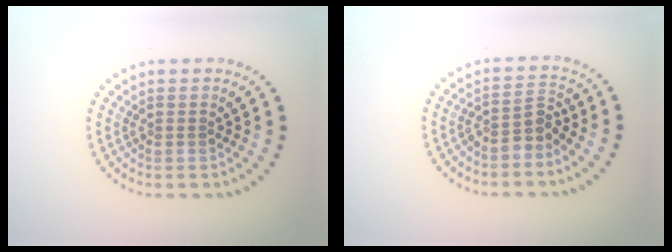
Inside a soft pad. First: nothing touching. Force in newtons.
{"total": 2.2, "press": 1.7, "slide": 1.3}